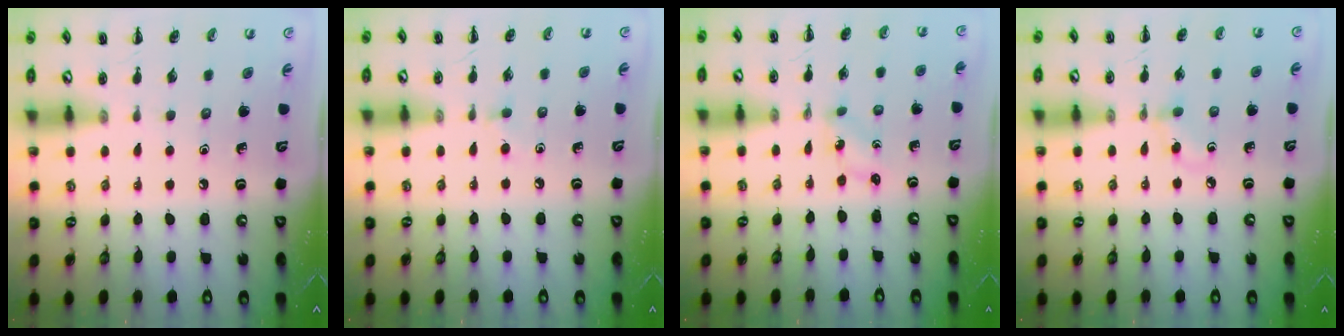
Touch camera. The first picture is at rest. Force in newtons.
{"total": 3.7, "press": 3.4, "slide": 1.6}
{"total": 0.6, "press": 0.5, "slide": 0.2}
{"total": 5.1, "press": 4.8, "slide": 1.8}